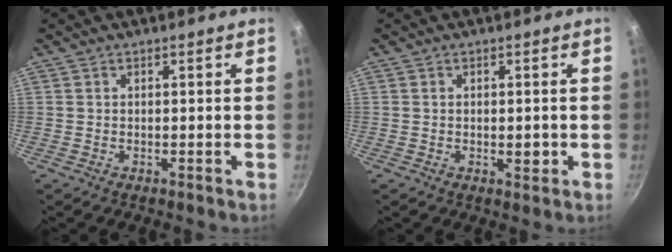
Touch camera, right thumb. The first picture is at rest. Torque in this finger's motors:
{"motor_torque": [0.31, -0.40, 0.29, -0.55, 0.01]}